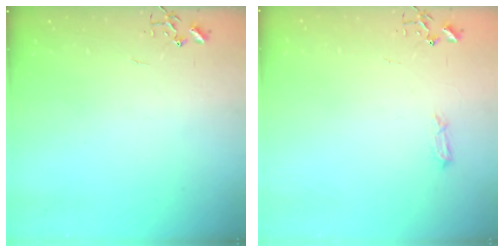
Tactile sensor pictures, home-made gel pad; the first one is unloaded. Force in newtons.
{"total": 4.0, "press": 4.0, "slide": 0.6}